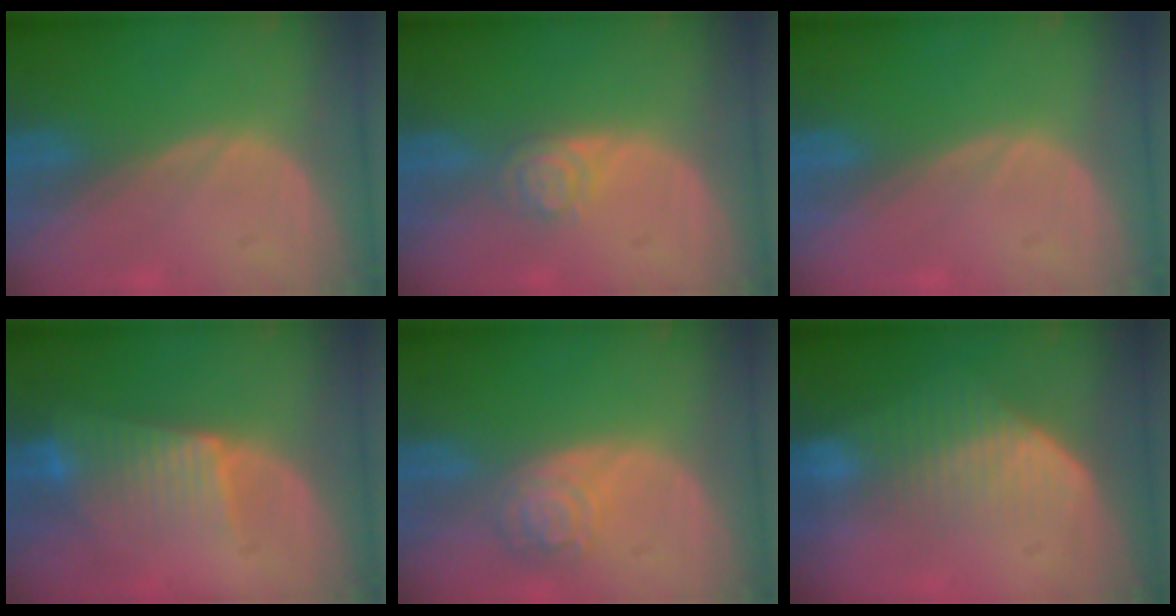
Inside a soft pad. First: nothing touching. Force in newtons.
{"total": 3.9, "press": 3.4, "slide": 1.9}
{"total": 0.0}
{"total": 6.5, "press": 6.1, "slide": 2.3}
{"total": 5.3, "press": 4.7, "slide": 2.3}
{"total": 7.3, "press": 6.2, "slide": 3.7}